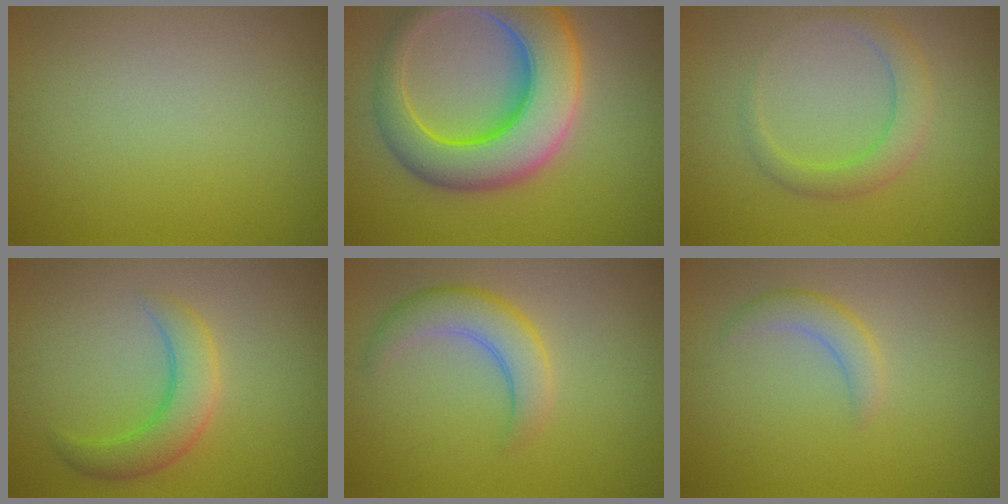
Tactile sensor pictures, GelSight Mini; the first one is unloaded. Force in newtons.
{"total": 11.0, "press": 11.0, "slide": 0.3}
{"total": 2.8, "press": 2.8, "slide": 0.1}
{"total": 4.0, "press": 4.0, "slide": 0.2}
{"total": 3.7, "press": 3.7, "slide": 0.2}
{"total": 1.9, "press": 1.9, "slide": 0.1}